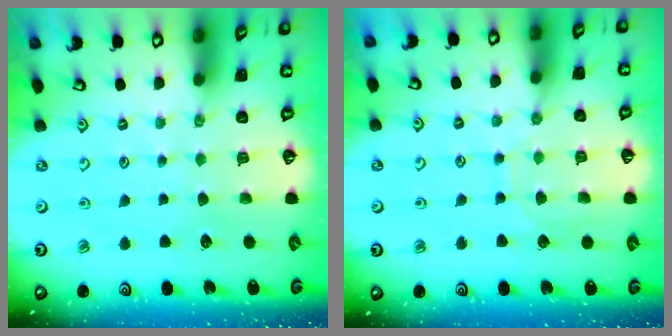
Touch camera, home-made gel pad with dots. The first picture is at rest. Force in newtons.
{"total": 7.9, "press": 7.9, "slide": 0.5}